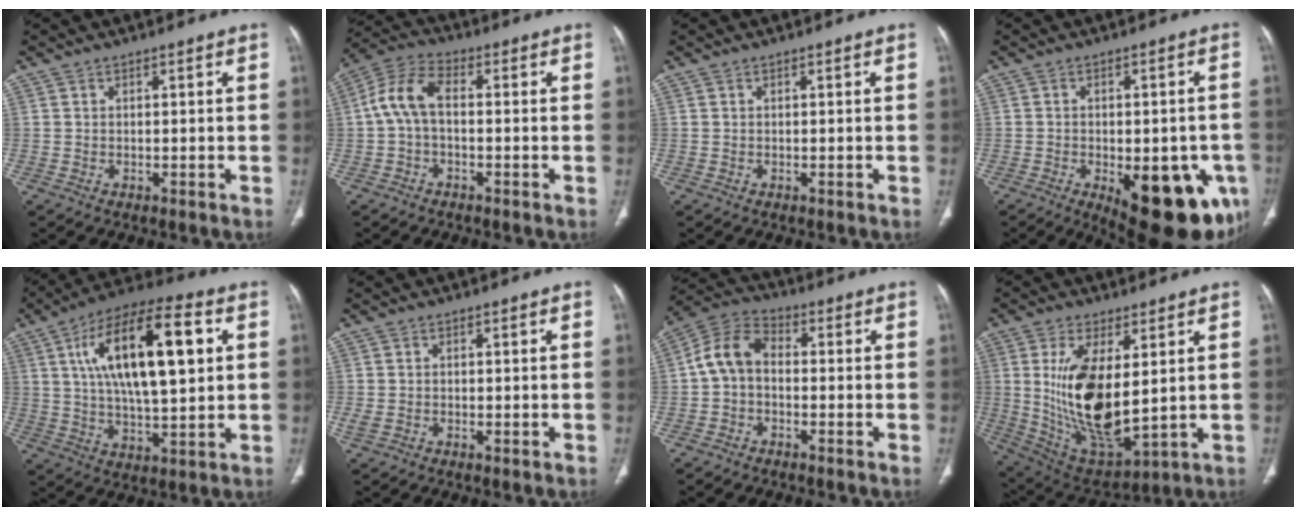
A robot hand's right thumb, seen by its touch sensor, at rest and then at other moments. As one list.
[{"total": 7.7, "force": [-0.2, 4.3, 6.4], "torque": [-0.129, 0.028, -0.015]}, {"total": 0.0}, {"total": 20.7, "force": [-7.7, 9.0, 16.9], "torque": [-0.152, 0.000, -0.081]}, {"total": 21.7, "force": [5.5, 8.1, 19.3], "torque": [-0.321, 0.007, 0.088]}, {"total": 1.5, "force": [-0.2, 0.8, 1.2], "torque": [-0.033, -0.003, -0.002]}, {"total": 8.0, "force": [-0.4, 5.7, 5.6], "torque": [-0.095, 0.029, -0.023]}, {"total": 18.0, "force": [2.6, 7.9, 15.9], "torque": [-0.293, -0.028, 0.070]}]